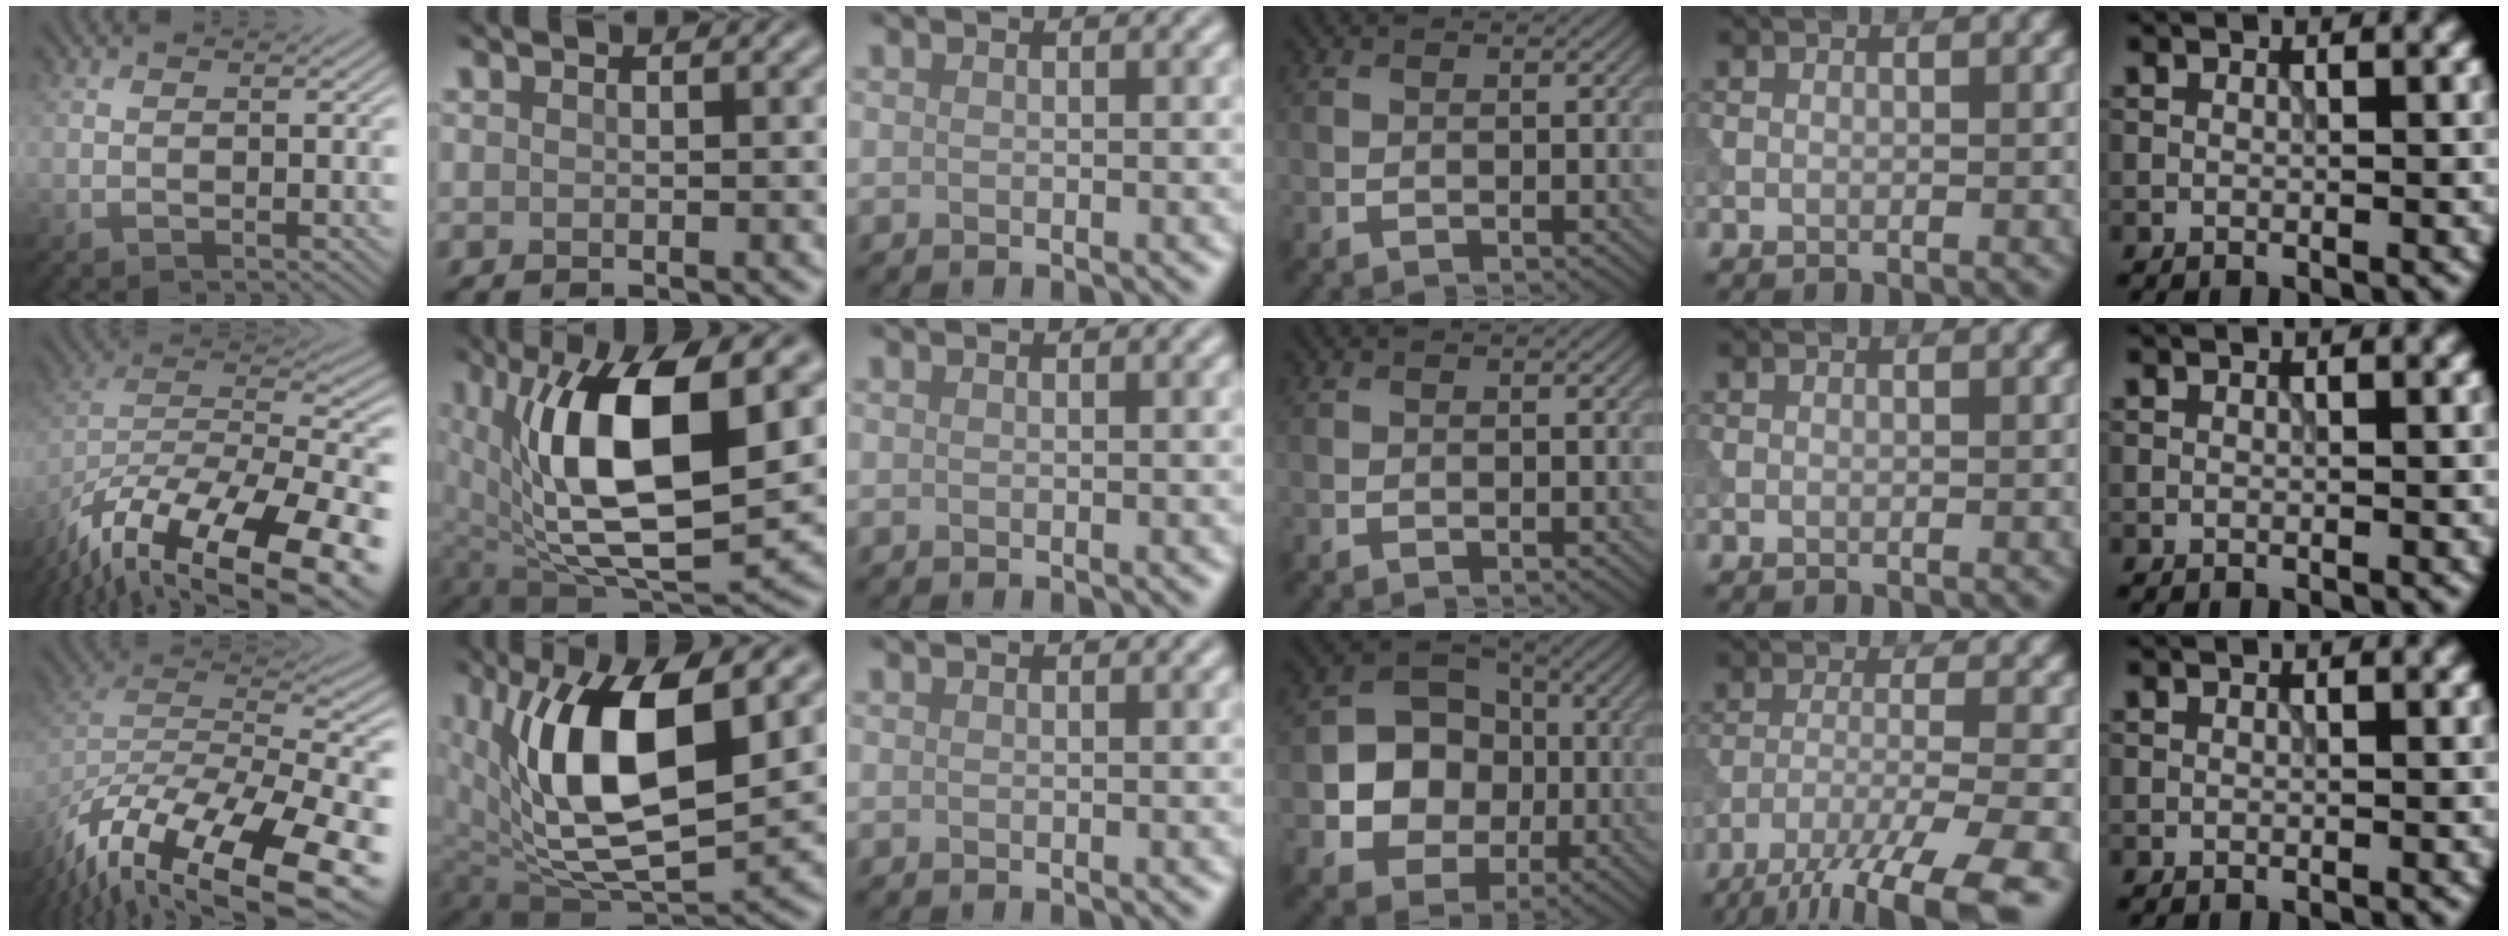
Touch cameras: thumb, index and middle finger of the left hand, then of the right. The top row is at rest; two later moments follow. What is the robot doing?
{"motion": "extract", "object": "tissue"}